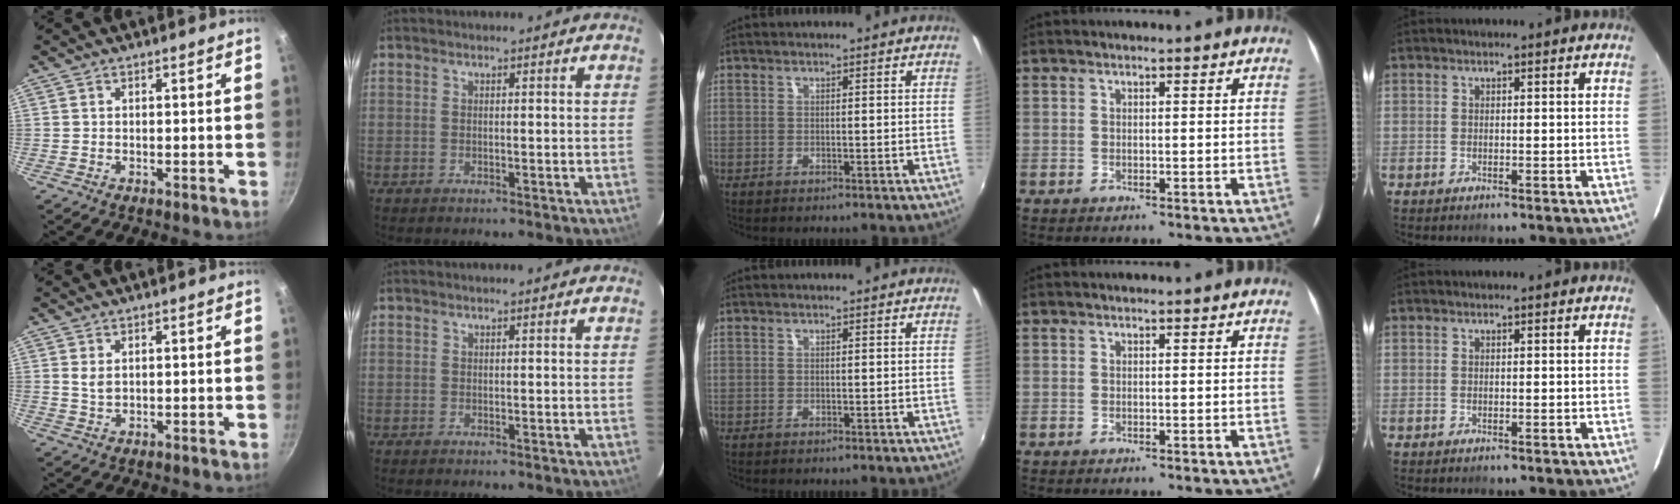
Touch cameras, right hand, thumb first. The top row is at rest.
{"thumb": {"total": 2.1, "force": [0.8, 1.1, 1.6], "torque": [-0.029, -0.004, 0.019]}}